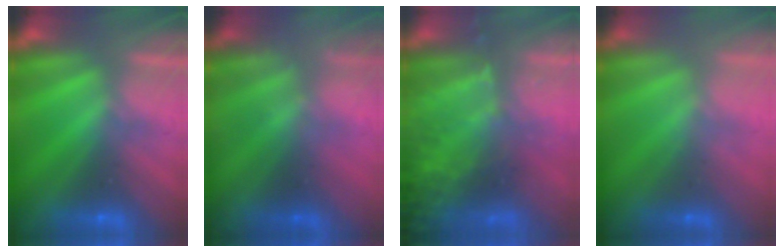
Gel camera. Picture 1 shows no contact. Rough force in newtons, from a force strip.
{"total": 1.6}
{"total": 9.8}
{"total": 2.2}